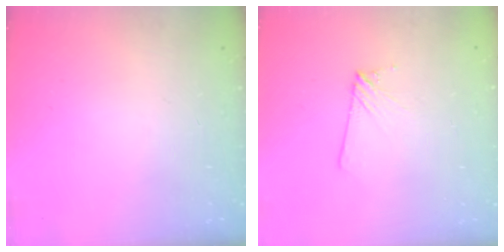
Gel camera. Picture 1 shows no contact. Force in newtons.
{"total": 4.3, "press": 4.2, "slide": 0.6}